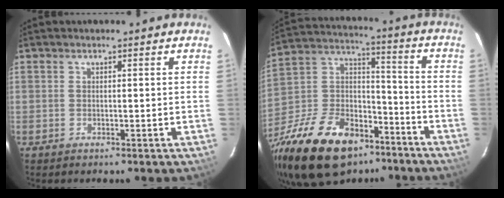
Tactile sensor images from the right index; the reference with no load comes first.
{"total": 28.4, "force": [-18.5, 15.3, 15.2], "torque": [-0.333, 0.013, -0.291]}